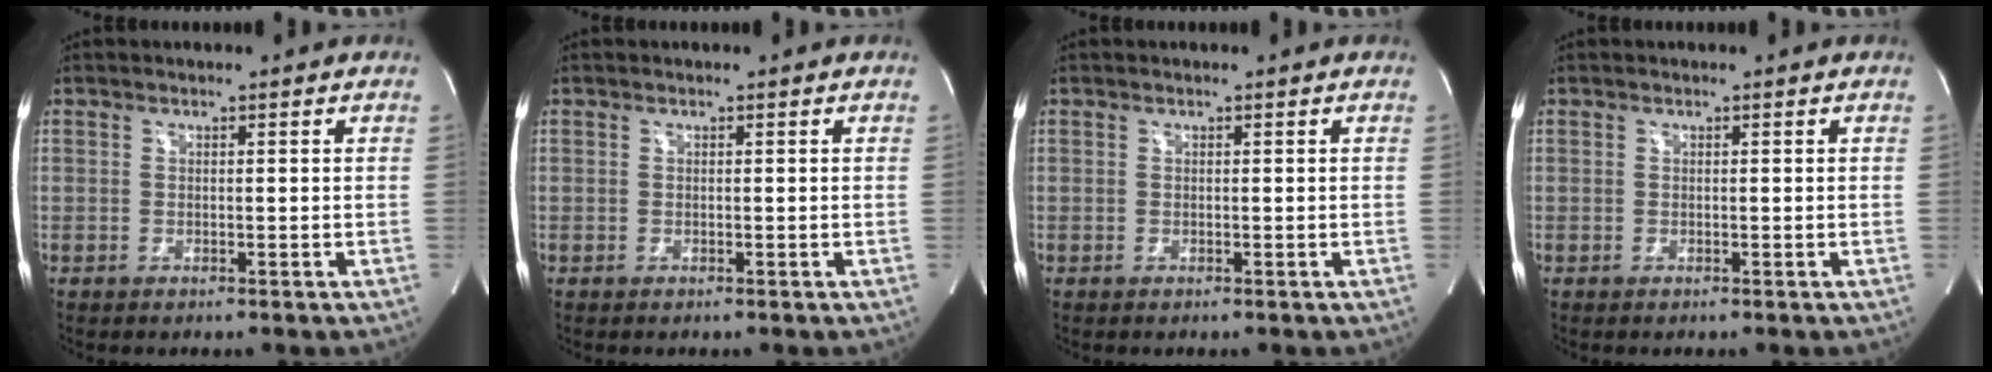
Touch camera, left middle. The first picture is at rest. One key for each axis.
{"total": 0.0}
{"total": 0.0}
{"total": 0.0}